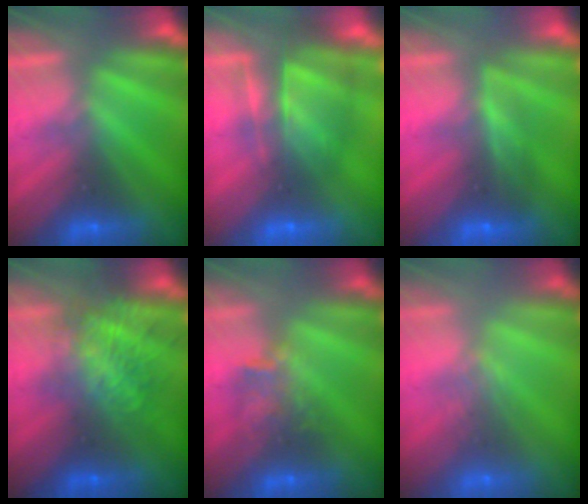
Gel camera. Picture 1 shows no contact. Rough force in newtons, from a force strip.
{"total": 5.5}
{"total": 1.8}
{"total": 9.6}
{"total": 3.9}
{"total": 2.4}